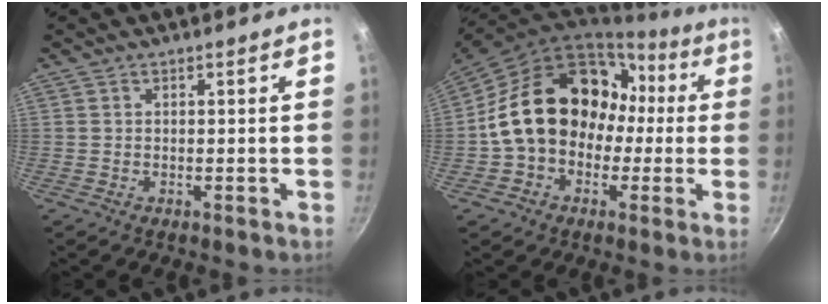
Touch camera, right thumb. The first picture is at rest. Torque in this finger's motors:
{"motor_torque": [0.58, 4.43, 1.92, -0.20, 0.25]}